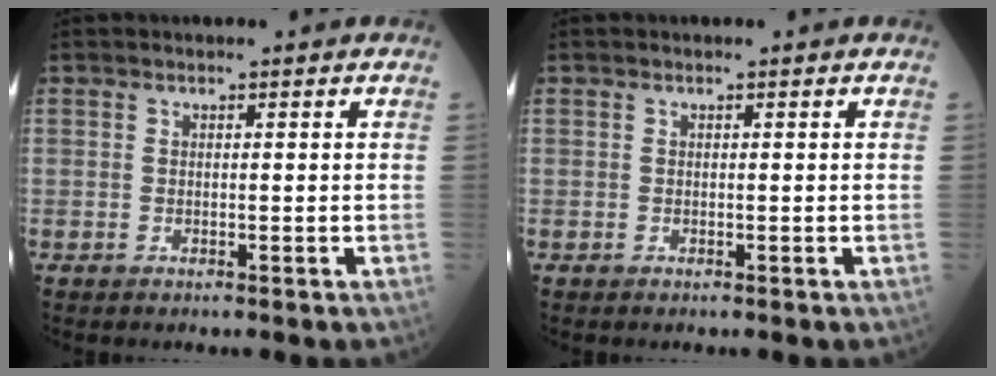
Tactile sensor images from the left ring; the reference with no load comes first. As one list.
[{"total": 0.0}]